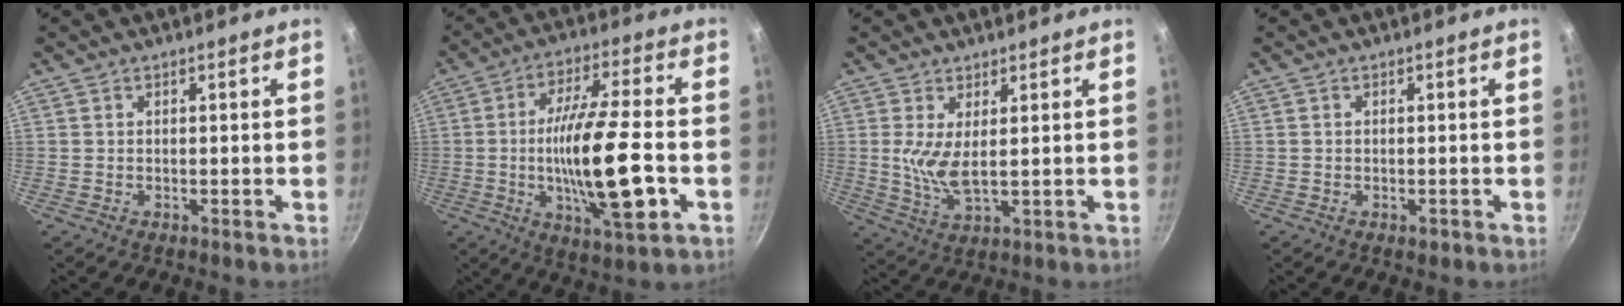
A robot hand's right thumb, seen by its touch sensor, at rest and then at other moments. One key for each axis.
{"total": 18.5, "fx": -3.5, "fy": 4.4, "fz": 17.6, "tx": -0.306, "ty": 0.012, "tz": -0.064}
{"total": 6.1, "fx": 1.4, "fy": 2.0, "fz": 5.6, "tx": -0.117, "ty": -0.017, "tz": 0.032}
{"total": 1.0, "fx": -0.5, "fy": 0.6, "fz": 0.7, "tx": -0.009, "ty": 0.001, "tz": -0.007}